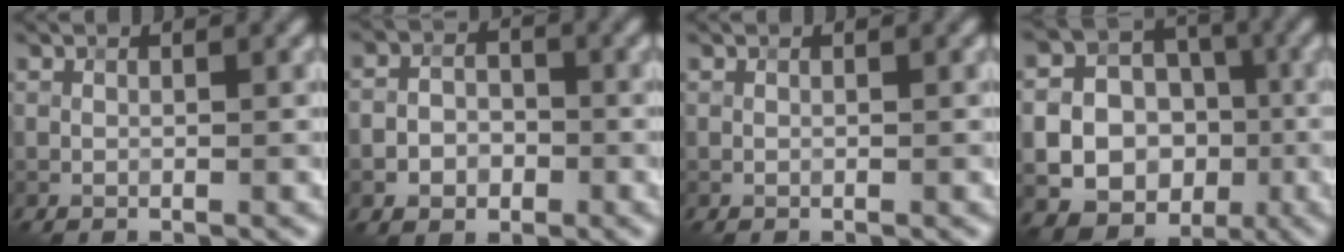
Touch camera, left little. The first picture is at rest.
{"total": 3.4, "force": [-1.4, 2.6, 1.7], "torque": [-0.025, 0.000, -0.030]}
{"total": 0.0}
{"total": 19.3, "force": [-6.1, 17.6, 4.9], "torque": [-0.104, -0.034, -0.111]}